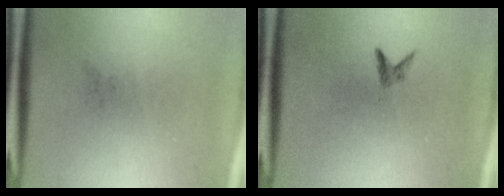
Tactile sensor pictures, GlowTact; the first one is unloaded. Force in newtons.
{"total": 0.8}